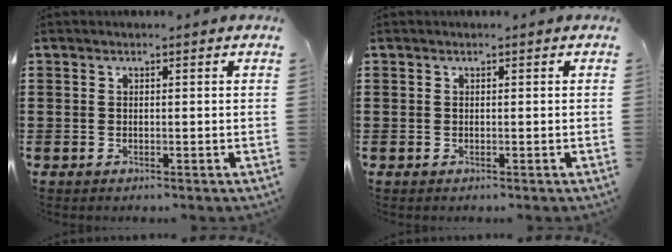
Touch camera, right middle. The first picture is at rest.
{"total": 0.0}